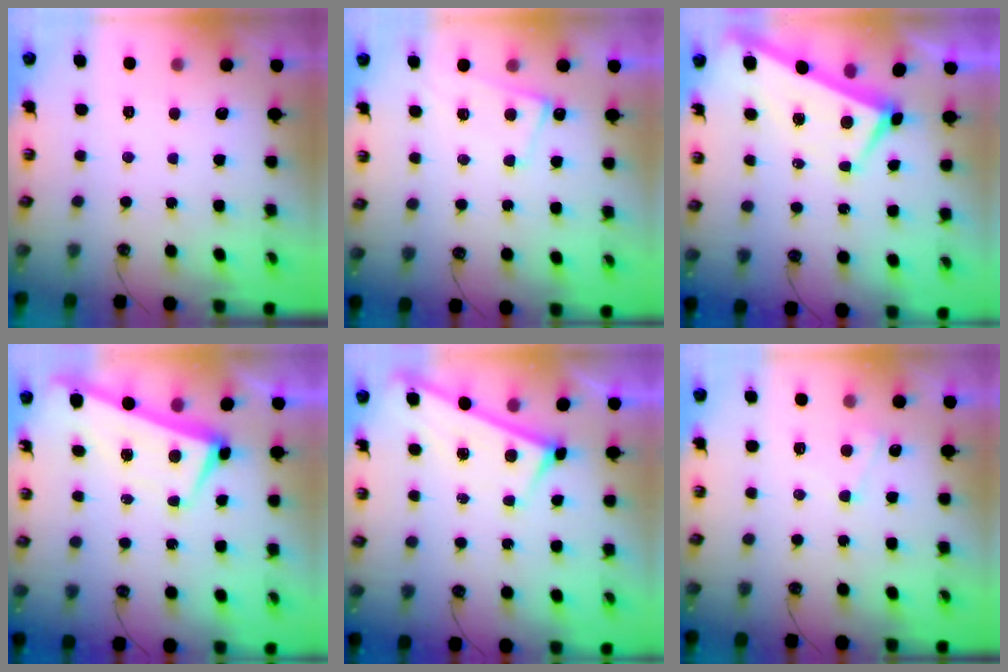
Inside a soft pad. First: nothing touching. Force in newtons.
{"total": 1.6, "press": 1.5, "slide": 0.4}
{"total": 0.9, "press": 0.6, "slide": 0.8}
{"total": 2.4, "press": 2.3, "slide": 0.7}
{"total": 3.2, "press": 3.2, "slide": 0.3}
{"total": 2.2, "press": 2.1, "slide": 0.6}